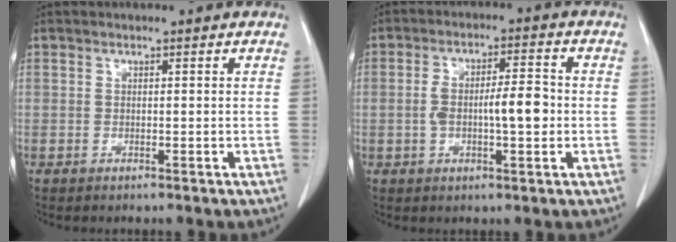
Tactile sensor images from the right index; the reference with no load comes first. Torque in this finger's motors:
{"motor_torque": [0.29, 0.04, 0.20, 0.10]}